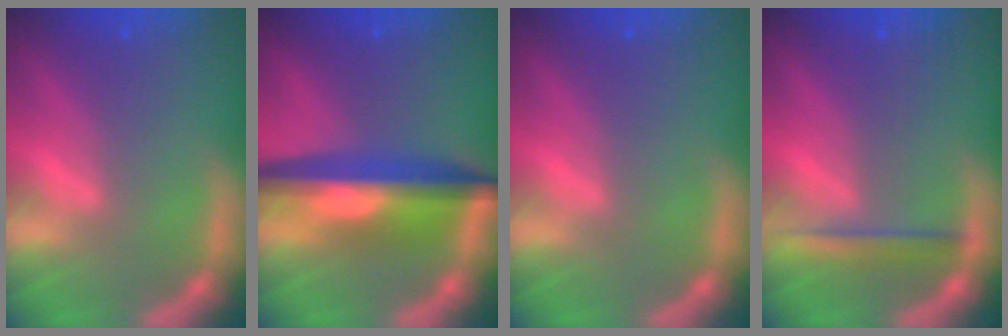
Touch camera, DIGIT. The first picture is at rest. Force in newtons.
{"total": 8.6}
{"total": 0.0}
{"total": 2.5}